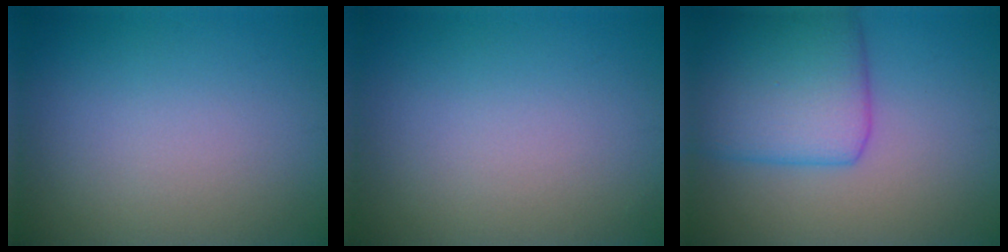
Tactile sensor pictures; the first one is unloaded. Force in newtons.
{"total": 0.0}
{"total": 7.2, "press": 7.2, "slide": 0.1}